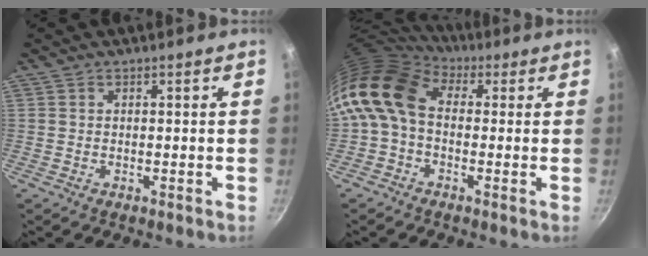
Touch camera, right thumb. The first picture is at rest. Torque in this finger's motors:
{"motor_torque": [2.26, 2.75, 1.82, -0.75, 0.28]}